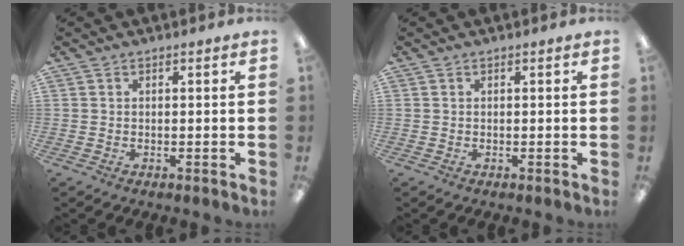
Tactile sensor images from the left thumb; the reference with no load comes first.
{"total": 0.0}